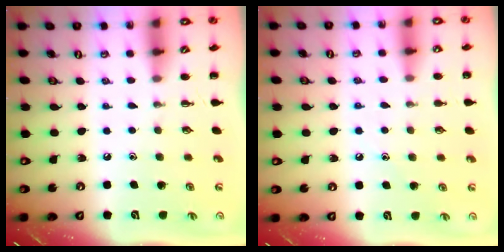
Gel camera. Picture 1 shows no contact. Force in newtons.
{"total": 7.5, "press": 7.3, "slide": 2.0}